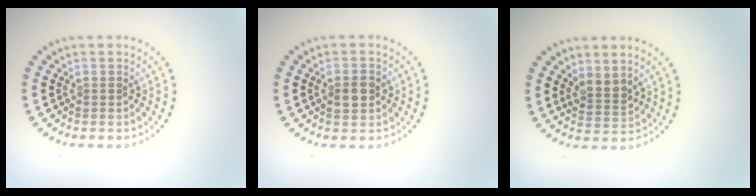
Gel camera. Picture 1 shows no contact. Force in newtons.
{"total": 2.4, "press": 2.4, "slide": 0.0}
{"total": 2.1, "press": 1.7, "slide": 1.2}